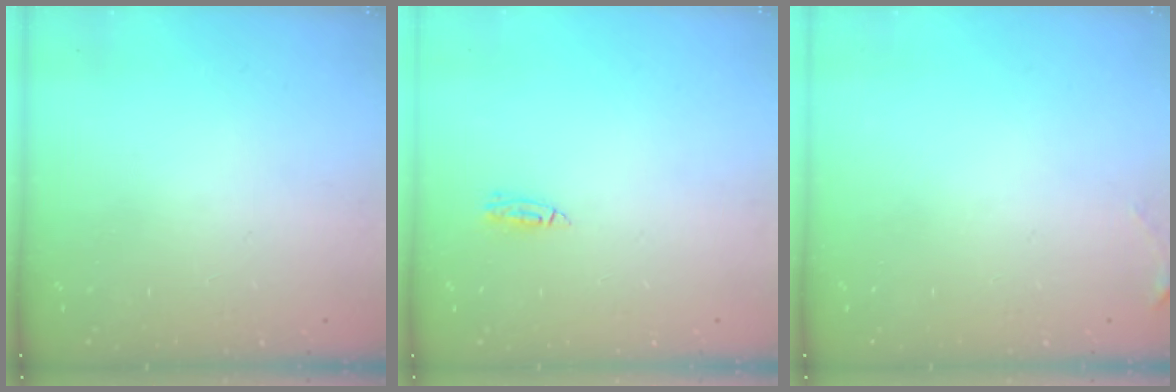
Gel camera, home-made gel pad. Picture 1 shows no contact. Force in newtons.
{"total": 7.0, "press": 3.8, "slide": 5.9}
{"total": 5.4, "press": 5.1, "slide": 1.8}